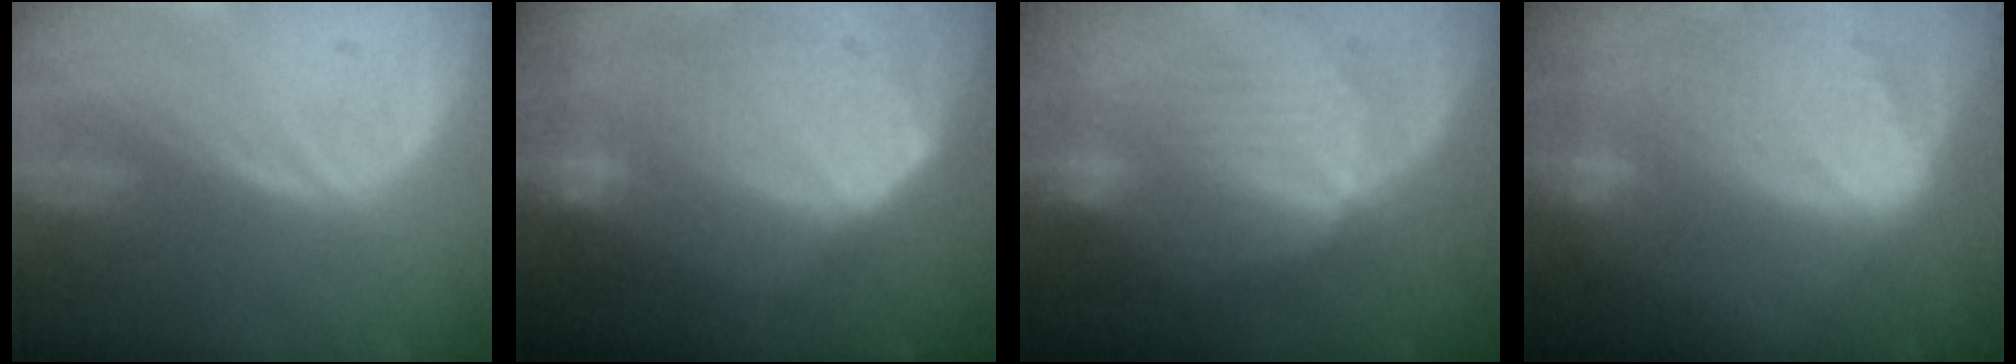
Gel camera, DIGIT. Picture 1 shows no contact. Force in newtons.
{"total": 10.5, "press": 9.2, "slide": 5.1}
{"total": 7.0, "press": 6.9, "slide": 1.3}
{"total": 10.4, "press": 8.7, "slide": 5.5}